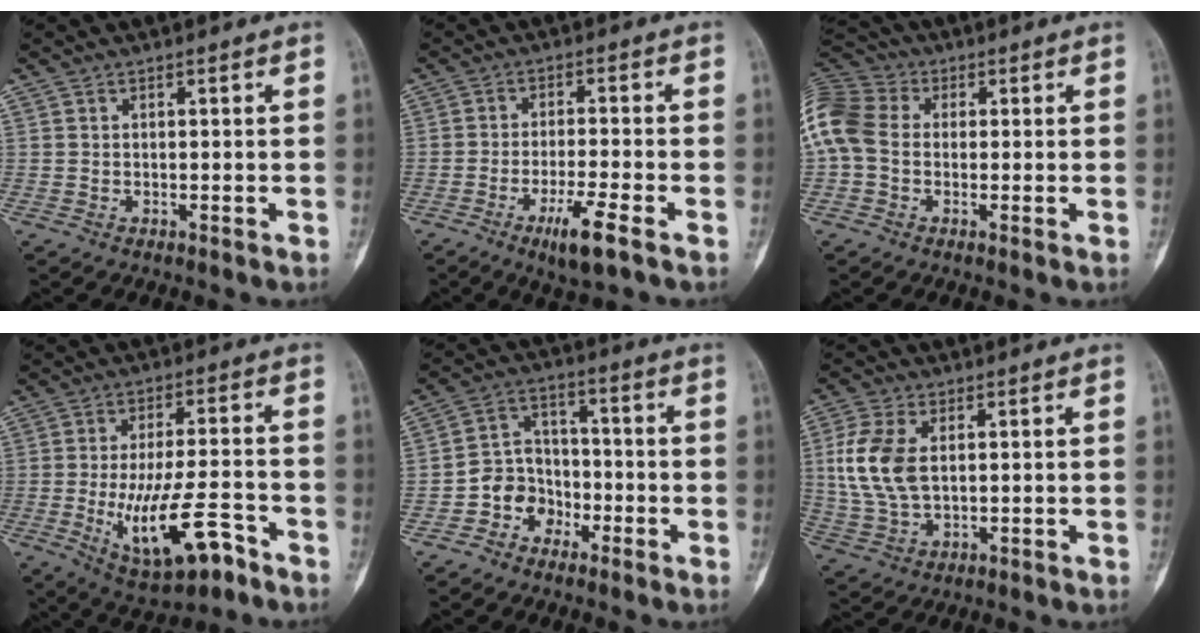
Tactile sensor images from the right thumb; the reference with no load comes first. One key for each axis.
{"total": 7.0, "fx": -3.8, "fy": 0.8, "fz": 5.8, "tx": -0.108, "ty": 0.007, "tz": -0.065}
{"total": 14.1, "fx": 0.8, "fy": 11.0, "fz": 8.9, "tx": -0.216, "ty": 0.034, "tz": 0.008}
{"total": 14.8, "fx": -6.0, "fy": 5.5, "fz": 12.3, "tx": -0.208, "ty": 0.024, "tz": -0.085}
{"total": 7.8, "fx": -3.7, "fy": 6.6, "fz": 2.2, "tx": 0.005, "ty": 0.047, "tz": -0.072}
{"total": 10.3, "fx": 1.7, "fy": 6.0, "fz": 8.2, "tx": -0.185, "ty": -0.001, "tz": 0.039}